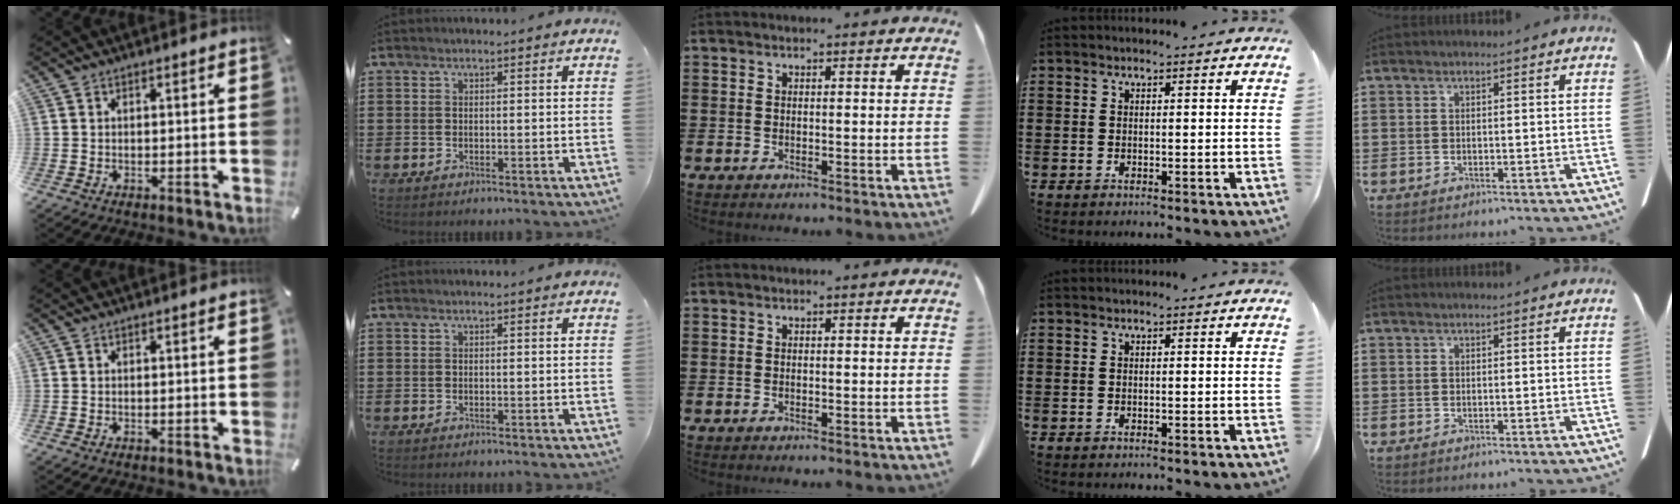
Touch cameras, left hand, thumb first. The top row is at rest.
{}